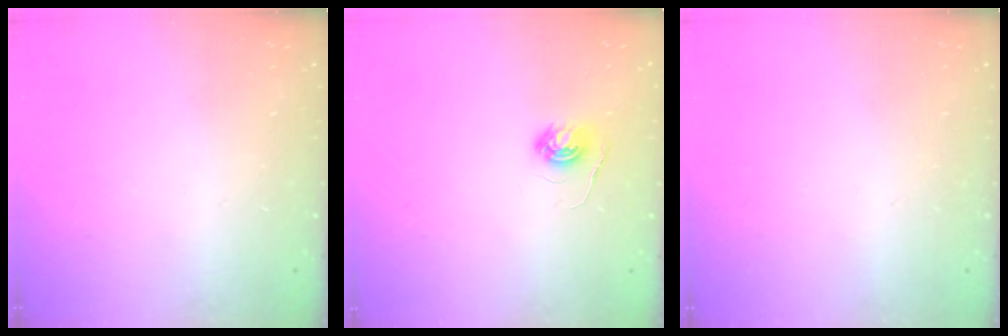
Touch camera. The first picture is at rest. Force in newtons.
{"total": 4.7, "press": 4.6, "slide": 0.4}
{"total": 0.0}